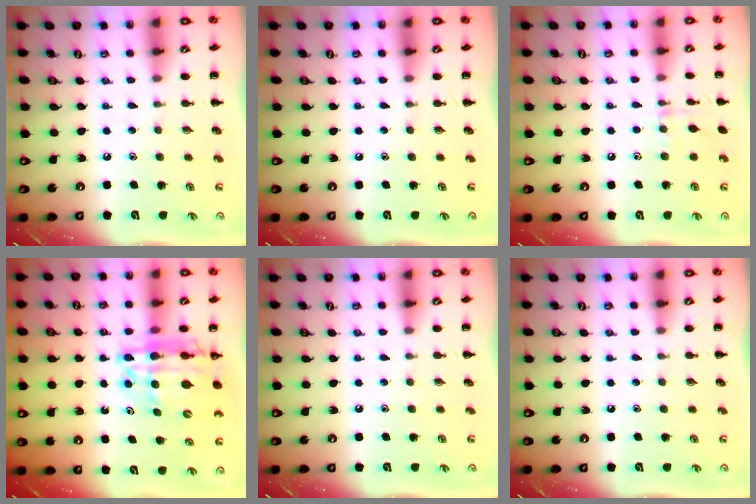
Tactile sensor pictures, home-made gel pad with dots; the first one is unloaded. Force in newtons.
{"total": 0.0}
{"total": 5.9, "press": 5.8, "slide": 1.2}
{"total": 16.8, "press": 16.2, "slide": 4.5}
{"total": 0.0}
{"total": 0.0}